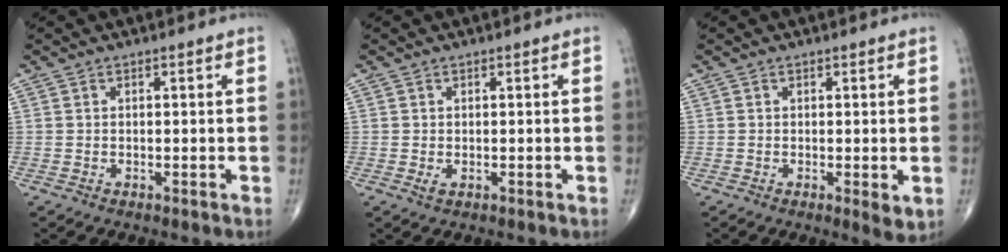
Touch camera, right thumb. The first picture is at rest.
{"total": 0.8, "force": [0.0, 0.5, 0.6], "torque": [-0.009, 0.001, 0.001]}
{"total": 2.5, "force": [-0.3, 0.8, 2.3], "torque": [-0.034, -0.010, -0.007]}